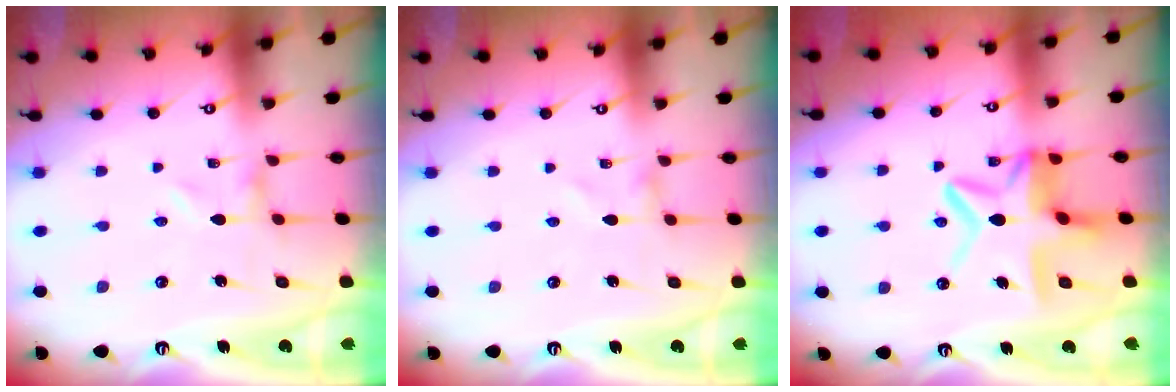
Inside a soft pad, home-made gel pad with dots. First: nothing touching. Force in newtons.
{"total": 0.9, "press": 0.9, "slide": 0.1}
{"total": 12.2, "press": 12.1, "slide": 1.2}